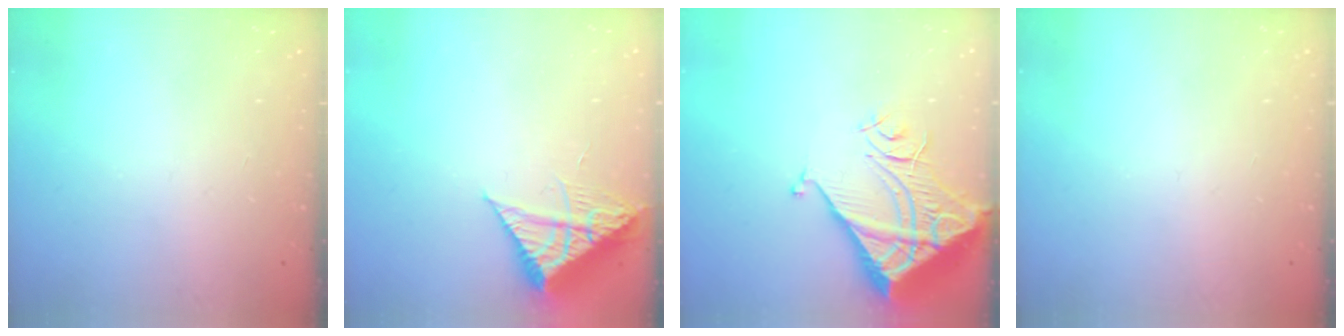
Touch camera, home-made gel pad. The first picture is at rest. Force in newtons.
{"total": 8.8, "press": 8.8, "slide": 1.0}
{"total": 10.3, "press": 10.3, "slide": 1.3}
{"total": 0.0}